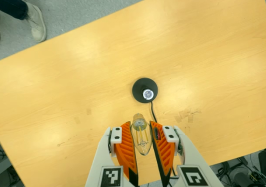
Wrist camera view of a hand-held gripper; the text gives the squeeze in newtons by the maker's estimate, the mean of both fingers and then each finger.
{"total": 15.6, "left": 17.8, "right": 13.5}